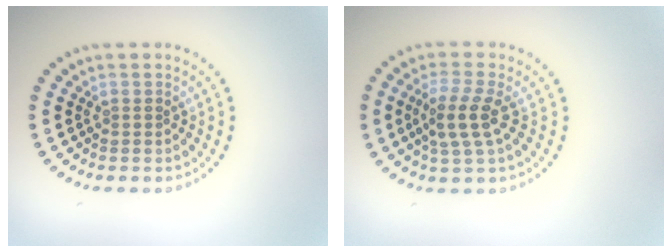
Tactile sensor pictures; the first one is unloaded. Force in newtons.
{"total": 3.0, "press": 2.7, "slide": 1.4}